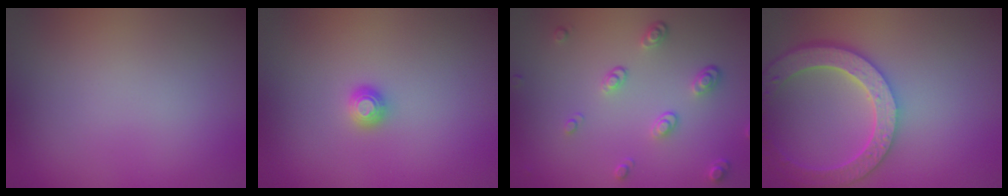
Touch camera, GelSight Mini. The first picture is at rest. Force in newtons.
{"total": 1.2, "press": 1.2, "slide": 0.1}
{"total": 2.6, "press": 1.7, "slide": 2.0}
{"total": 5.9, "press": 5.3, "slide": 2.8}